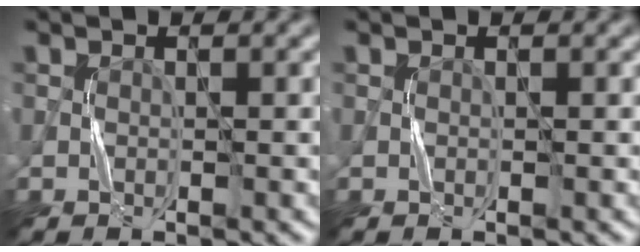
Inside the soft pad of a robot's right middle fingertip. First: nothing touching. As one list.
[{"total": 0.0}]